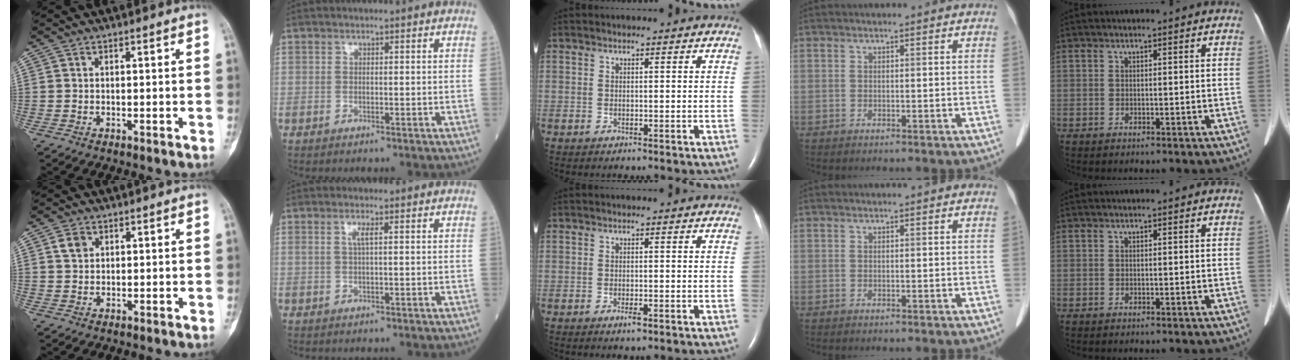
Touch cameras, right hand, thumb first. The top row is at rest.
{"thumb": {"total": 2.5, "force": [1.1, 1.9, 1.2], "torque": [-0.016, 0.000, 0.021]}, "index": {"total": 1.7, "force": [0.5, 0.1, 1.6], "torque": [-0.038, 0.003, 0.009]}, "middle": {"total": 1.2, "force": [-0.7, 0.2, 1.0], "torque": [-0.020, -0.002, -0.010]}}